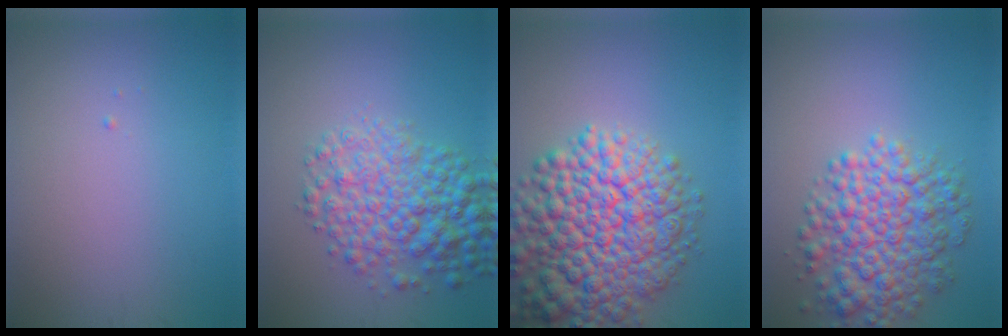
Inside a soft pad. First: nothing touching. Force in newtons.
{"total": 6.6, "press": 6.6, "slide": 0.1}
{"total": 11.4, "press": 11.4, "slide": 0.5}
{"total": 7.1, "press": 7.1, "slide": 0.2}